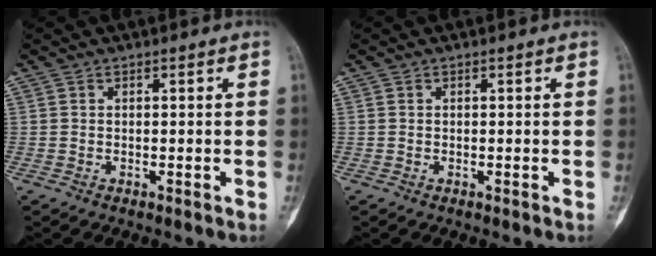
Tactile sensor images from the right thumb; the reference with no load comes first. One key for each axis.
{"total": 0.0}